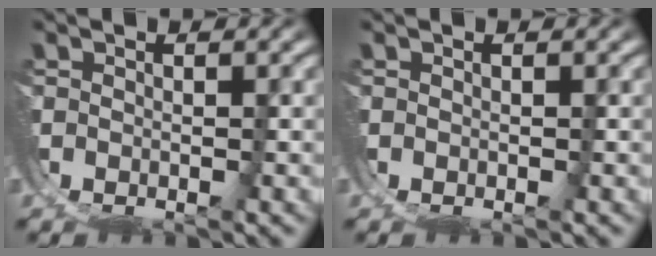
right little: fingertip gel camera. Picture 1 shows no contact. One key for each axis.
{"total": 0.0}